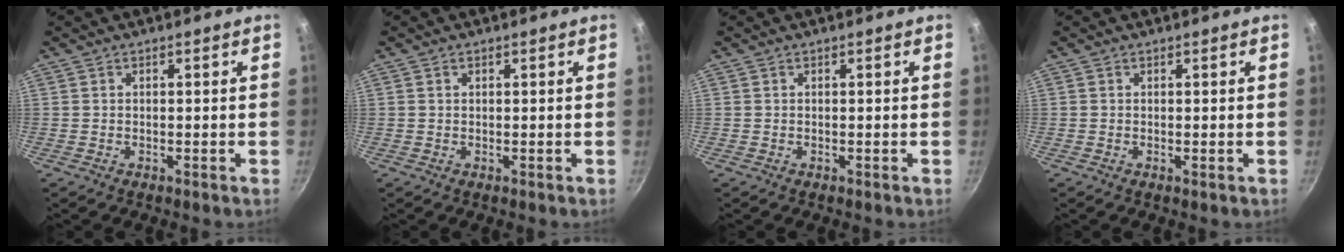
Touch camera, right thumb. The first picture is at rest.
{"total": 0.7, "force": [0.3, 0.5, 0.4], "torque": [-0.006, 0.003, 0.005]}
{"total": 0.0}
{"total": 0.0}